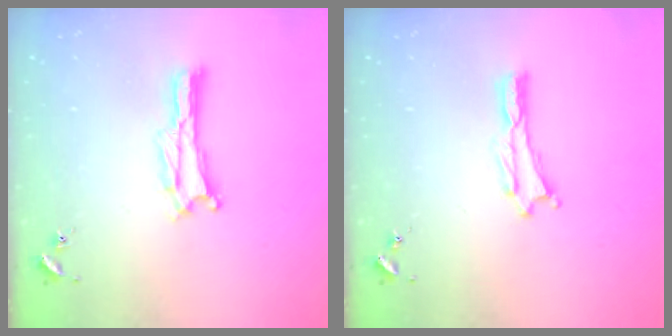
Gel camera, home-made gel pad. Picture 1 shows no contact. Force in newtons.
{"total": 0.0}